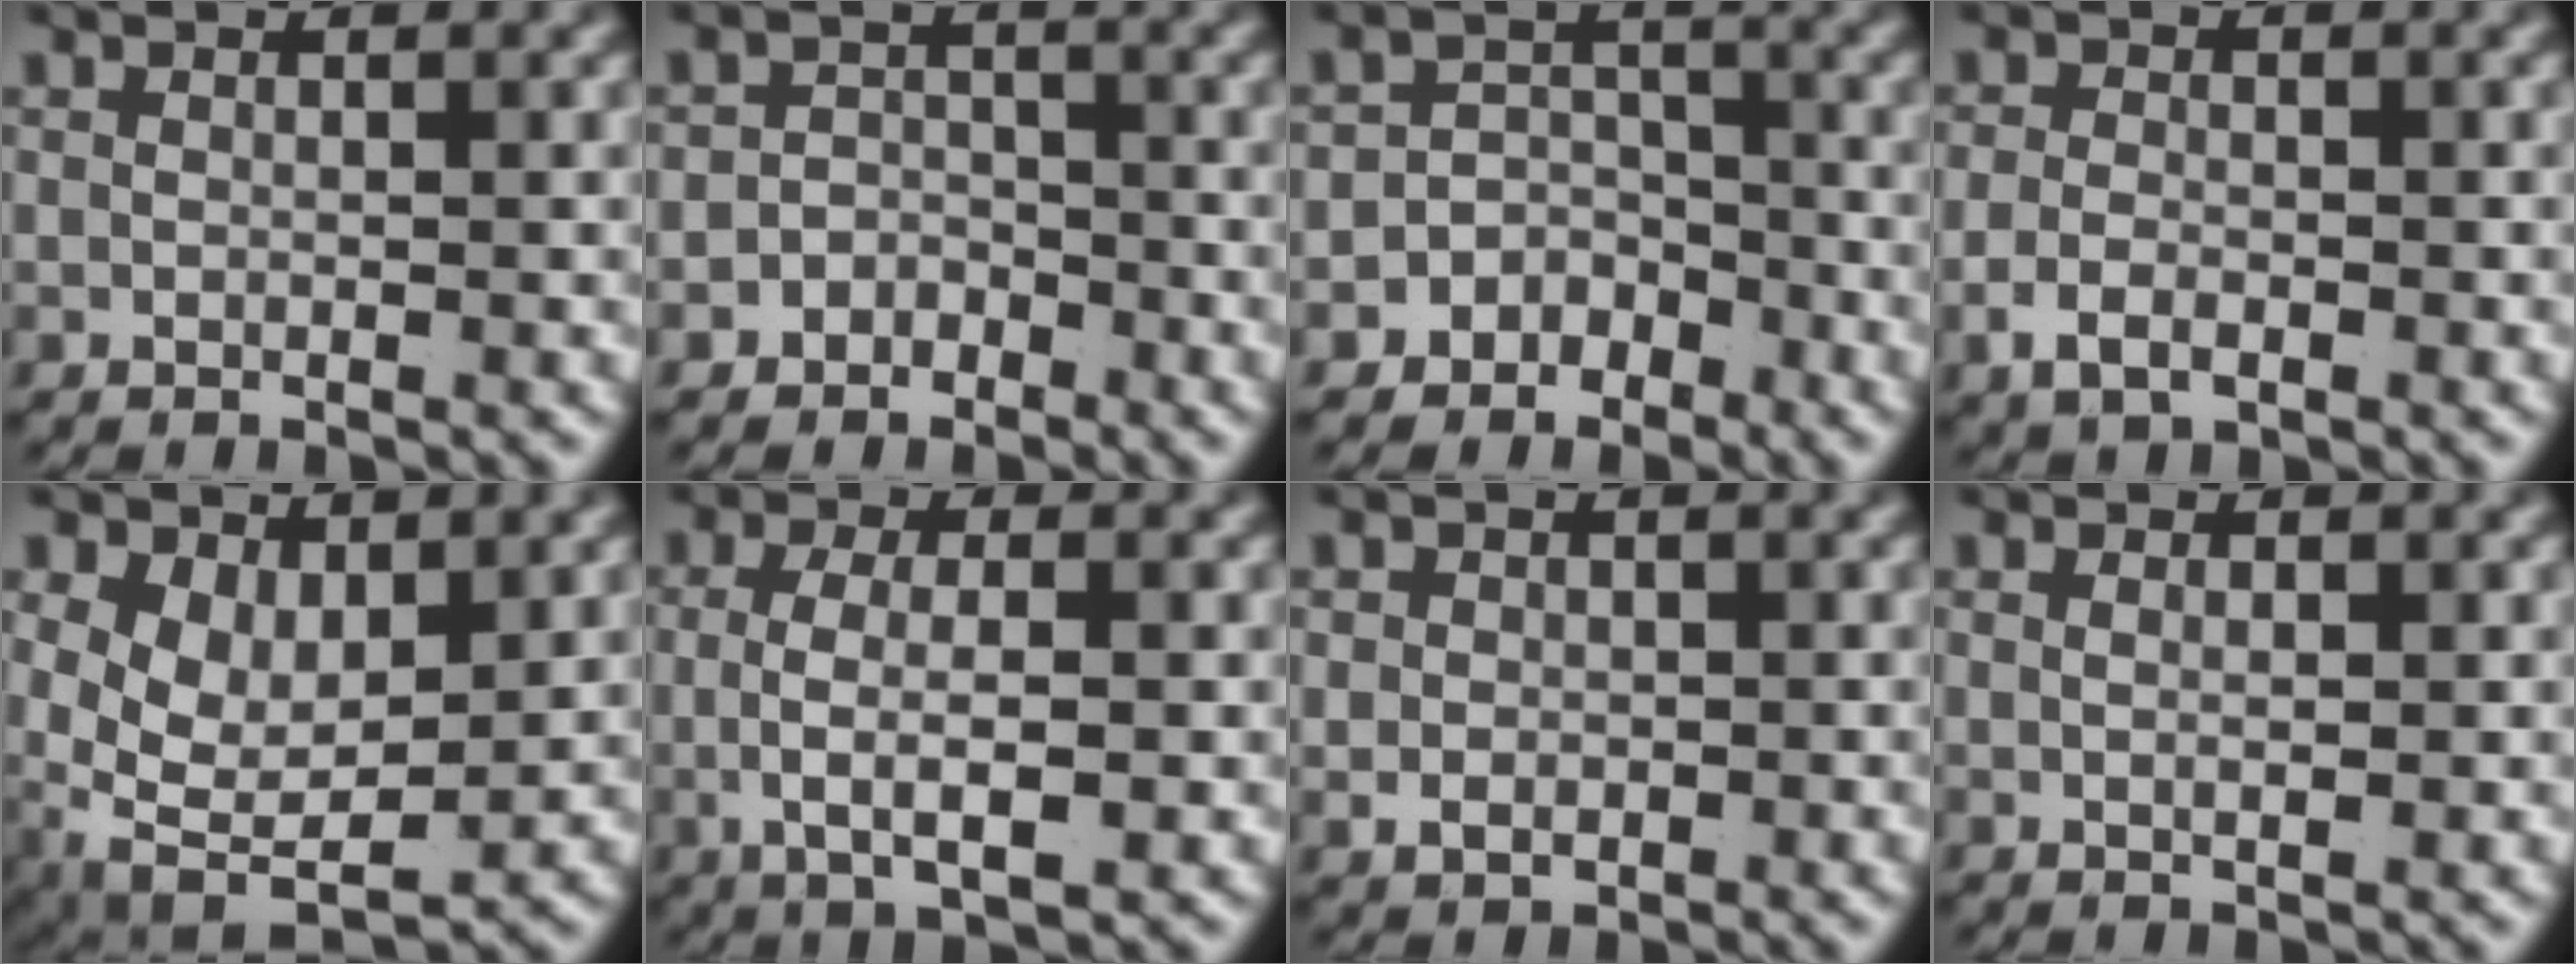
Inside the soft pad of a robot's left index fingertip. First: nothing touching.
{"total": 3.0, "force": [-2.3, 1.9, -0.1], "torque": [0.013, -0.010, -0.040]}
{"total": 5.9, "force": [-3.3, 4.7, 1.2], "torque": [-0.017, -0.007, -0.067]}
{"total": 2.5, "force": [-1.2, 1.5, 1.6], "torque": [-0.031, -0.012, -0.015]}
{"total": 10.0, "force": [-2.3, 8.3, 5.0], "torque": [-0.135, -0.066, -0.024]}
{"total": 5.0, "force": [-0.1, 1.9, 4.6], "torque": [-0.083, -0.003, 0.000]}
{"total": 2.0, "force": [-0.2, 1.8, 1.0], "torque": [-0.021, -0.012, 0.006]}
{"total": 0.9, "force": [0.3, -0.4, 0.8], "torque": [-0.013, -0.008, 0.009]}